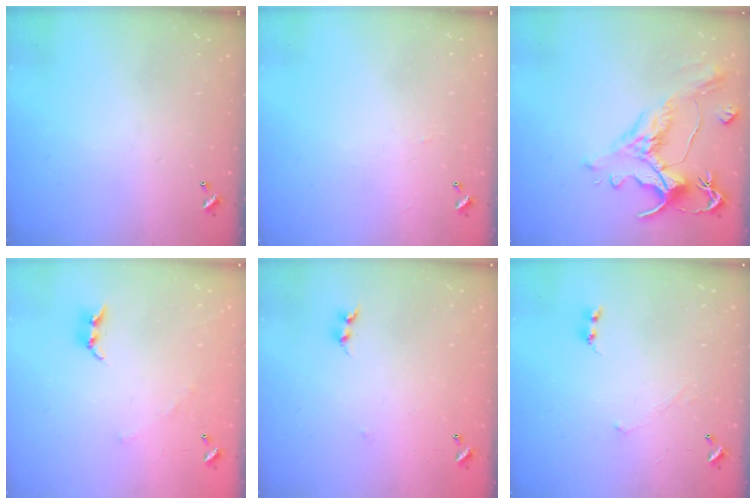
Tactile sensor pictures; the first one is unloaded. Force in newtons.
{"total": 0.5, "press": 0.3, "slide": 0.4}
{"total": 1.5, "press": 0.2, "slide": 1.5}
{"total": 3.9, "press": 3.9, "slide": 0.2}
{"total": 7.6, "press": 7.6, "slide": 0.4}
{"total": 0.7, "press": 0.4, "slide": 0.5}